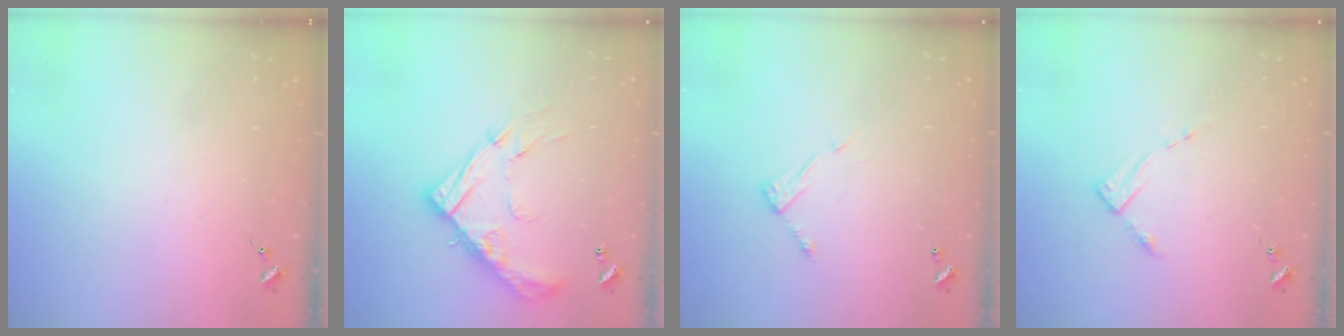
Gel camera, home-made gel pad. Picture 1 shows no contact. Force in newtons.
{"total": 17.3, "press": 17.3, "slide": 1.4}
{"total": 6.6, "press": 6.6, "slide": 0.3}
{"total": 2.8, "press": 2.8, "slide": 0.4}